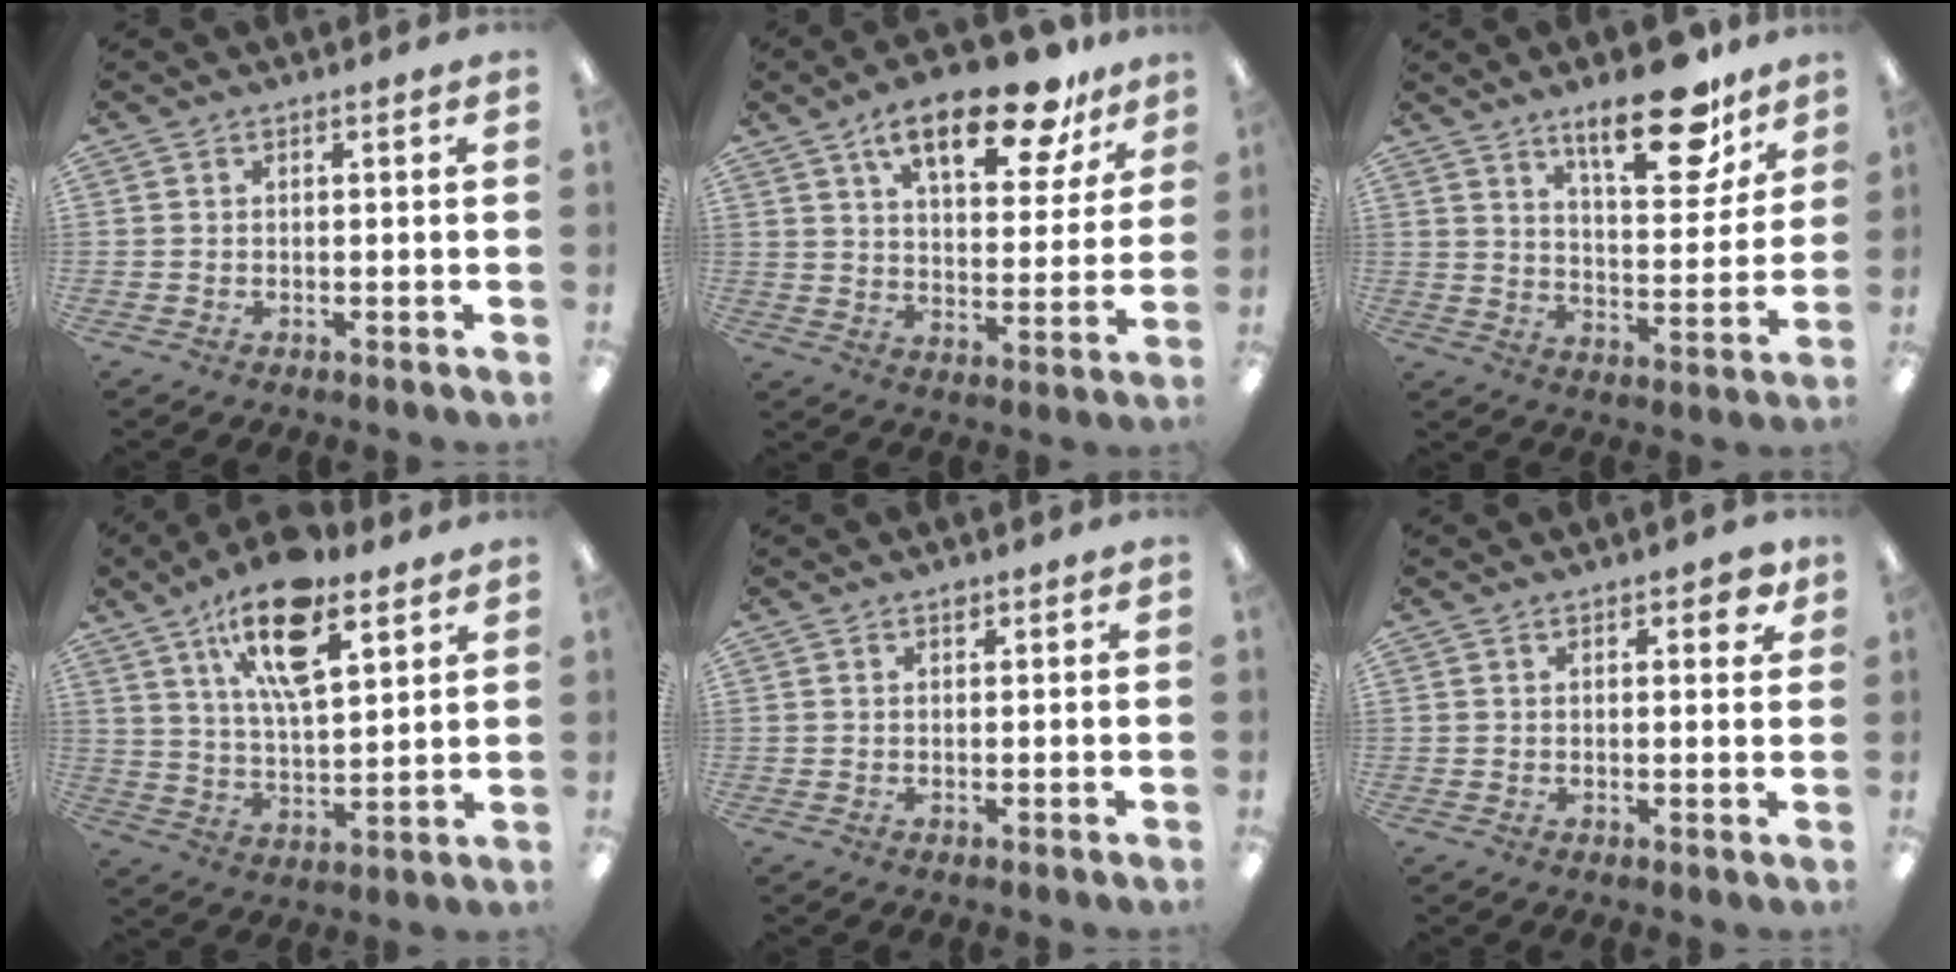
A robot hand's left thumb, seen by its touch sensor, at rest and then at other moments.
{"total": 18.1, "force": [12.0, 6.9, 11.7], "torque": [-0.175, -0.062, 0.197]}
{"total": 18.4, "force": [12.9, 6.5, 11.5], "torque": [-0.156, -0.076, 0.206]}
{"total": 17.5, "force": [10.7, 6.9, 12.1], "torque": [-0.202, -0.037, 0.177]}
{"total": 1.2, "force": [0.9, 0.7, 0.5], "torque": [-0.003, -0.001, 0.014]}
{"total": 3.7, "force": [2.2, 1.7, 2.4], "torque": [-0.028, -0.004, 0.034]}